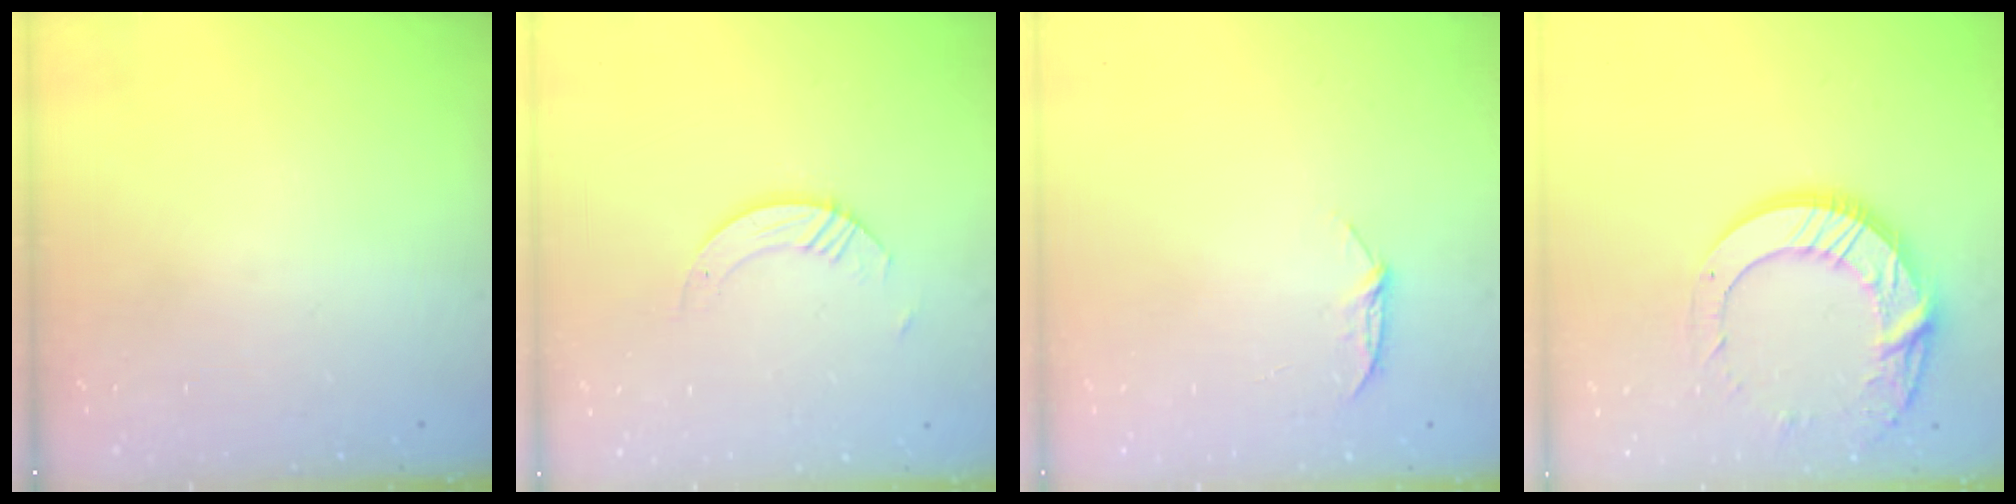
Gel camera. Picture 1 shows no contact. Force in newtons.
{"total": 3.7, "press": 3.7, "slide": 0.3}
{"total": 5.9, "press": 5.8, "slide": 0.7}
{"total": 16.7, "press": 16.7, "slide": 1.4}